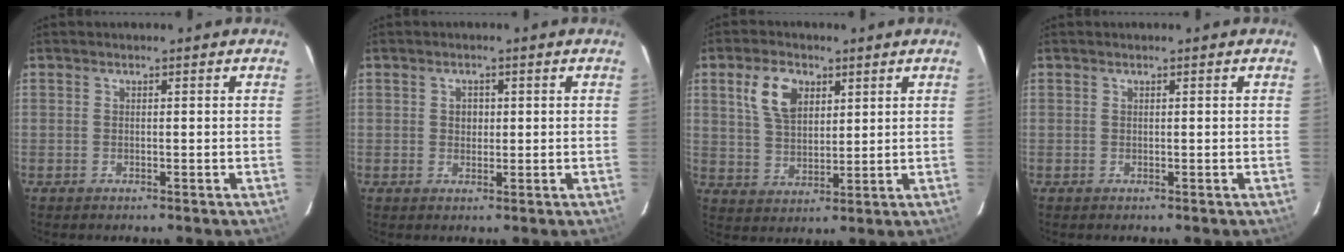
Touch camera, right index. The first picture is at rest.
{"total": 1.9, "force": [0.2, 1.7, 0.8], "torque": [-0.011, 0.006, 0.003]}
{"total": 8.5, "force": [3.9, 5.1, 5.7], "torque": [-0.112, 0.015, 0.076]}
{"total": 0.0}